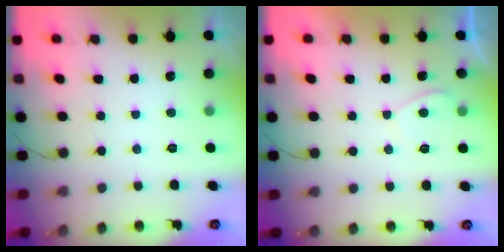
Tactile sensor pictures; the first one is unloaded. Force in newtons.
{"total": 2.3, "press": 2.2, "slide": 0.4}